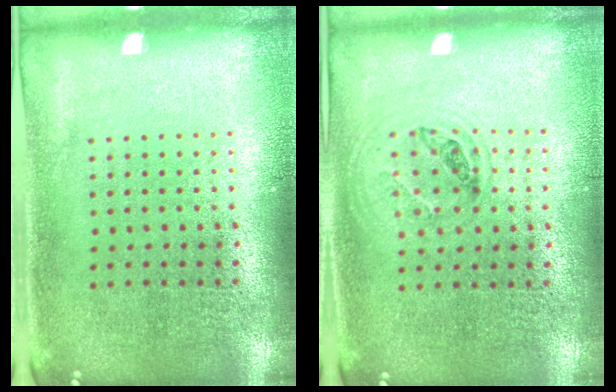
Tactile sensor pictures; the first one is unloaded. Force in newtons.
{"total": 1.0, "press": 0.9, "slide": 0.3}